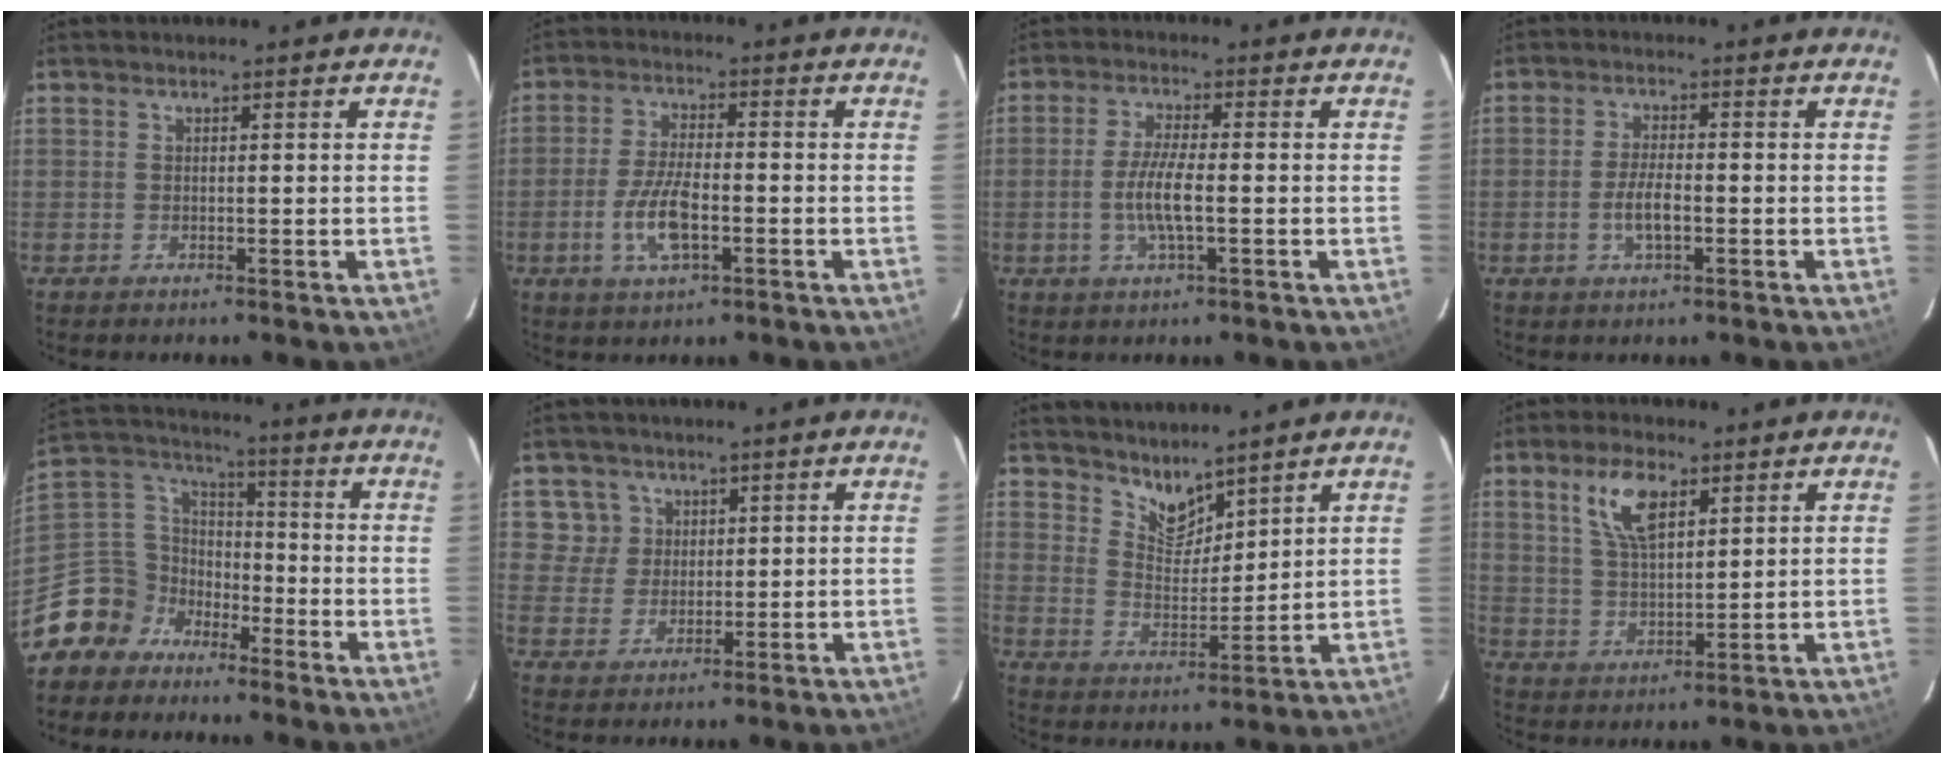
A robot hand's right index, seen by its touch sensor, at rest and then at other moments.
{"total": 8.1, "force": [-2.9, 3.0, 6.9], "torque": [-0.145, -0.001, -0.055]}
{"total": 6.2, "force": [-1.5, 1.0, 6.0], "torque": [-0.120, -0.001, -0.032]}
{"total": 4.6, "force": [-1.7, 1.4, 4.0], "torque": [-0.084, 0.002, -0.032]}
{"total": 11.3, "force": [-8.3, 7.7, 1.2], "torque": [-0.058, 0.051, -0.164]}
{"total": 4.6, "force": [1.8, 4.3, 0.2], "torque": [0.013, 0.020, 0.035]}
{"total": 6.5, "force": [5.8, 2.3, 2.1], "torque": [-0.027, -0.003, 0.110]}
{"total": 8.6, "force": [4.3, 3.7, 6.4], "torque": [-0.124, 0.012, 0.086]}